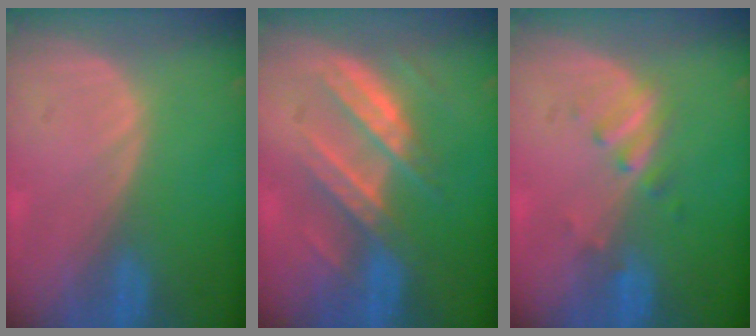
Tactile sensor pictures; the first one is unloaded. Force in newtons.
{"total": 7.2, "press": 7.2, "slide": 0.6}
{"total": 2.7, "press": 2.7, "slide": 0.5}